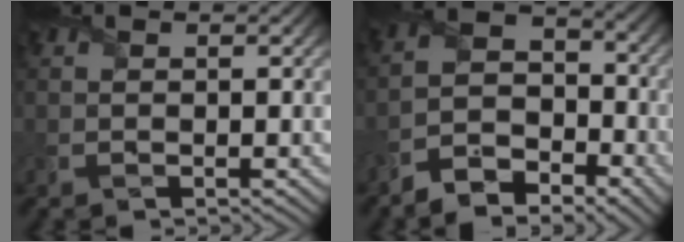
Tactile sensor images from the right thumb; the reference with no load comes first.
{"total": 7.3, "force": [-5.3, 3.6, 3.5], "torque": [-0.067, -0.003, -0.113]}